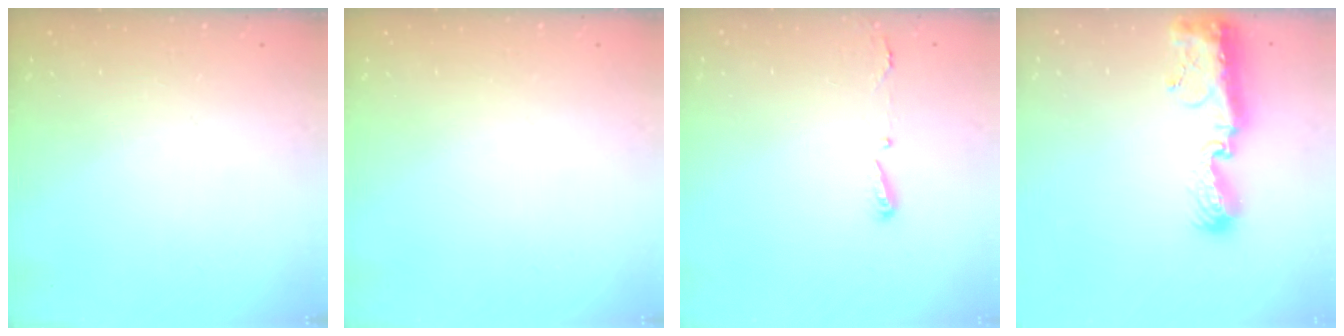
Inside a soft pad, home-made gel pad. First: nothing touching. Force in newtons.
{"total": 0.0}
{"total": 2.9, "press": 2.8, "slide": 0.6}
{"total": 12.1, "press": 12.0, "slide": 0.9}